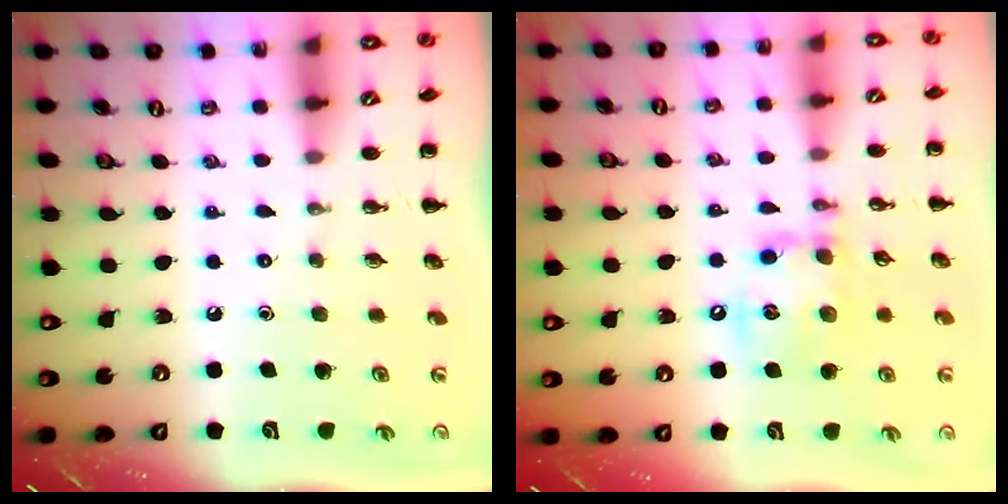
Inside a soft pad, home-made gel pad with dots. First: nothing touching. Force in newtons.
{"total": 14.1, "press": 13.8, "slide": 2.6}